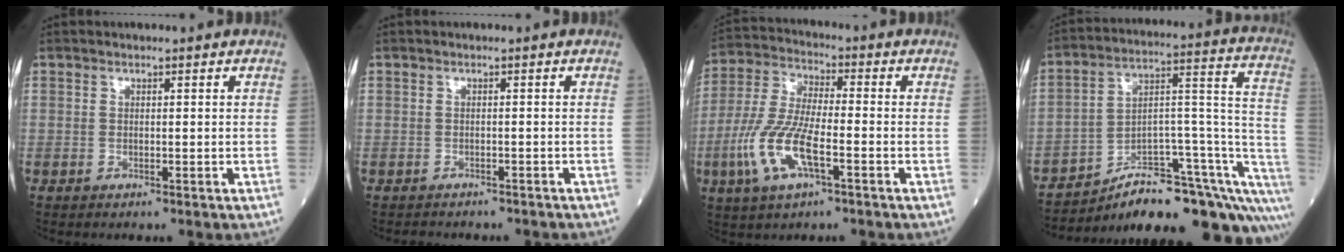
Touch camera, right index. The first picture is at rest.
{"total": 3.9, "force": [-3.4, 1.5, 1.0], "torque": [-0.019, -0.003, -0.039]}
{"total": 12.3, "force": [-4.4, 3.4, 11.0], "torque": [-0.245, -0.005, -0.084]}
{"total": 23.1, "force": [-18.6, 5.8, 12.3], "torque": [-0.090, 0.061, -0.263]}